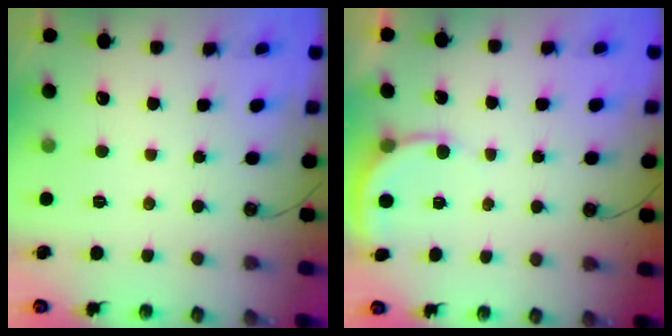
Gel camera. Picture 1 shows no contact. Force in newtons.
{"total": 3.1, "press": 3.1, "slide": 0.3}